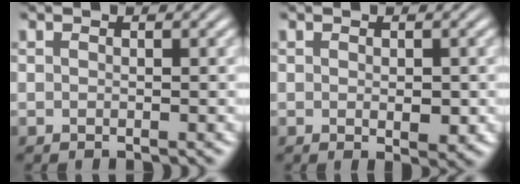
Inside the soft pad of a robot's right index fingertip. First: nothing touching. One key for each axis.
{"total": 1.8, "fx": -0.3, "fy": 0.8, "fz": 1.5, "tx": -0.019, "ty": -0.012, "tz": 0.000}